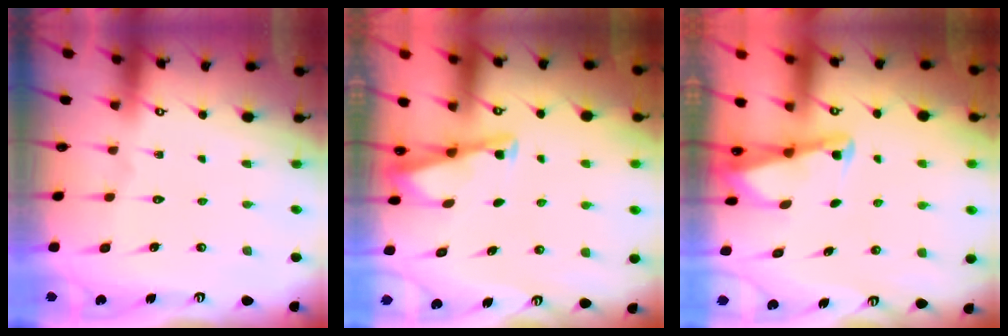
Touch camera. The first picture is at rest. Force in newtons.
{"total": 3.3, "press": 3.2, "slide": 0.3}
{"total": 2.2, "press": 2.2, "slide": 0.3}